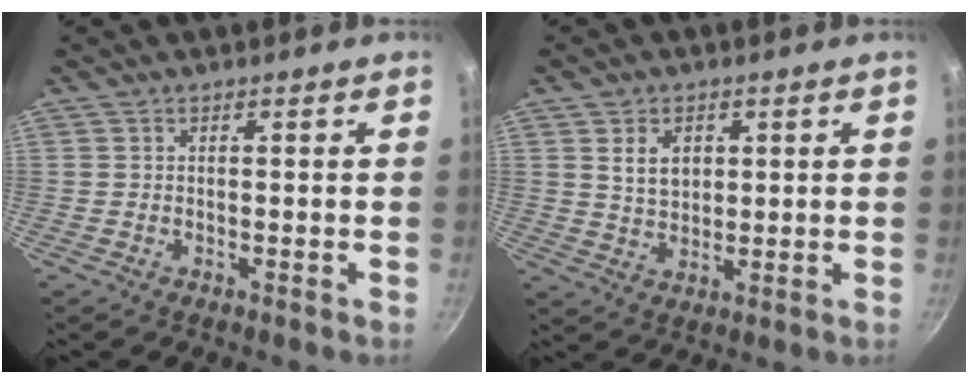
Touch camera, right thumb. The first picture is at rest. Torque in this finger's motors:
{"motor_torque": [-0.69, 0.31, 0.15, 0.55, 0.00]}